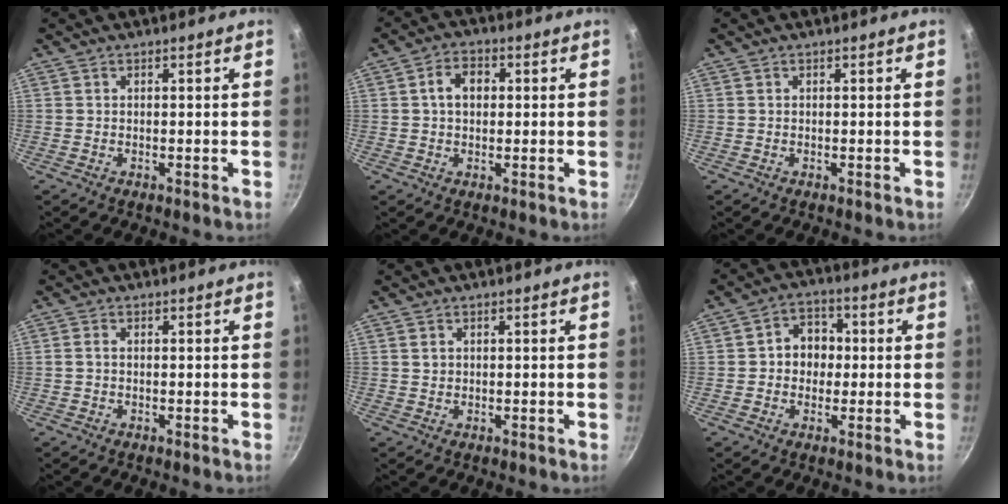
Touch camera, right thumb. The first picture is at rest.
{"total": 5.3, "force": [0.7, 3.8, 3.6], "torque": [-0.042, 0.012, 0.005]}
{"total": 0.0}
{"total": 1.1, "force": [-0.1, 0.7, 0.9], "torque": [-0.019, 0.004, -0.003]}
{"total": 1.1, "force": [0.4, 0.9, 0.4], "torque": [-0.005, 0.001, 0.007]}
{"total": 7.0, "force": [0.1, 5.9, 3.7], "torque": [-0.014, 0.013, -0.007]}